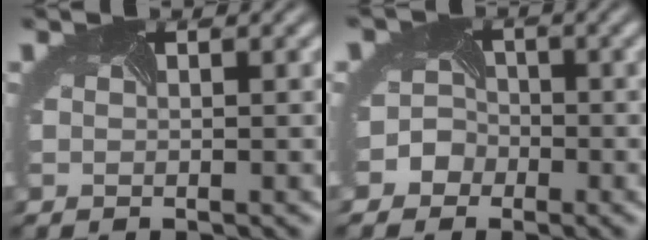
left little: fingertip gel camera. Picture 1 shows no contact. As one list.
[{"total": 3.8, "force": [-1.8, 3.3, 0.1], "torque": [0.015, 0.017, -0.047]}]